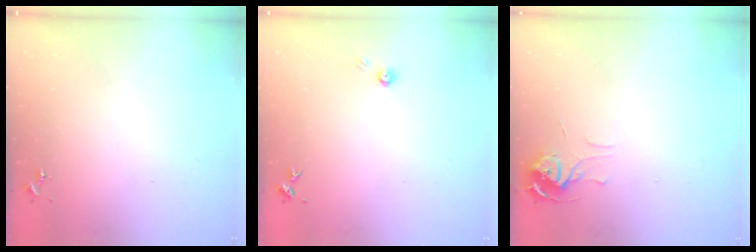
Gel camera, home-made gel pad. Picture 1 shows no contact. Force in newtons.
{"total": 3.5, "press": 3.5, "slide": 0.4}
{"total": 6.2, "press": 6.1, "slide": 0.5}